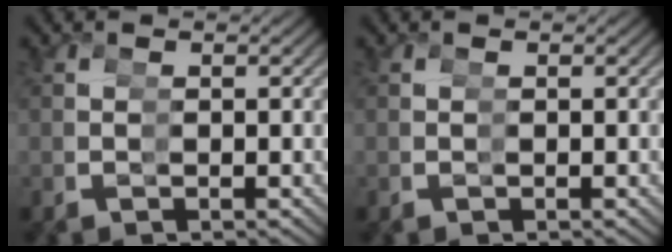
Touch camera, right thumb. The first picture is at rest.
{"total": 0.0}